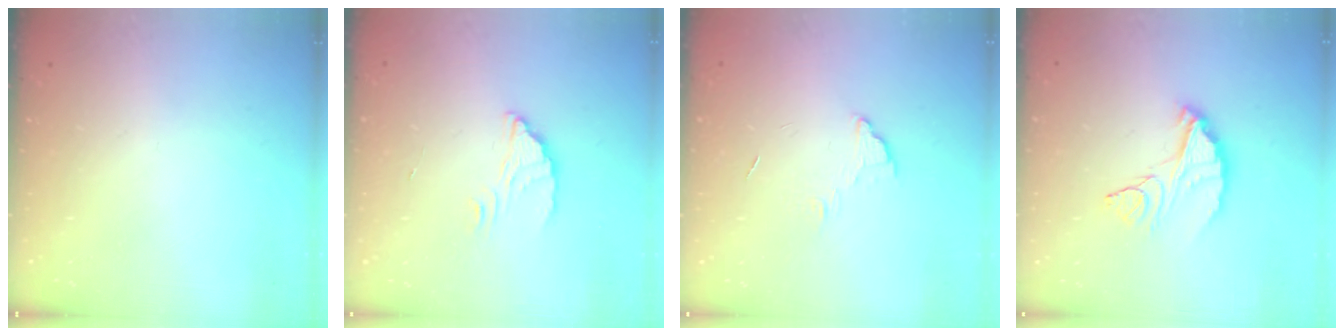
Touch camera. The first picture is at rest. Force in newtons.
{"total": 2.3, "press": 2.3, "slide": 0.2}
{"total": 4.3, "press": 4.3, "slide": 0.2}
{"total": 9.9, "press": 9.9, "slide": 0.8}